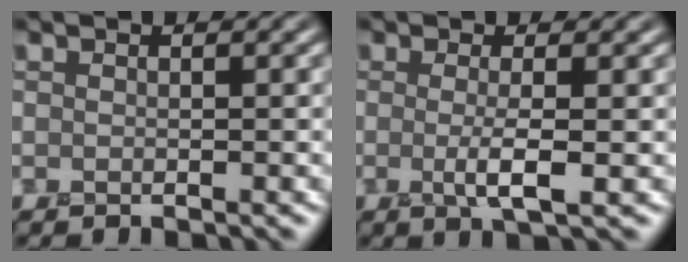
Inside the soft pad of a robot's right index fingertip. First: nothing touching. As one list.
[{"total": 2.3, "force": [0.1, 0.5, 2.3], "torque": [-0.046, -0.007, 0.001]}]